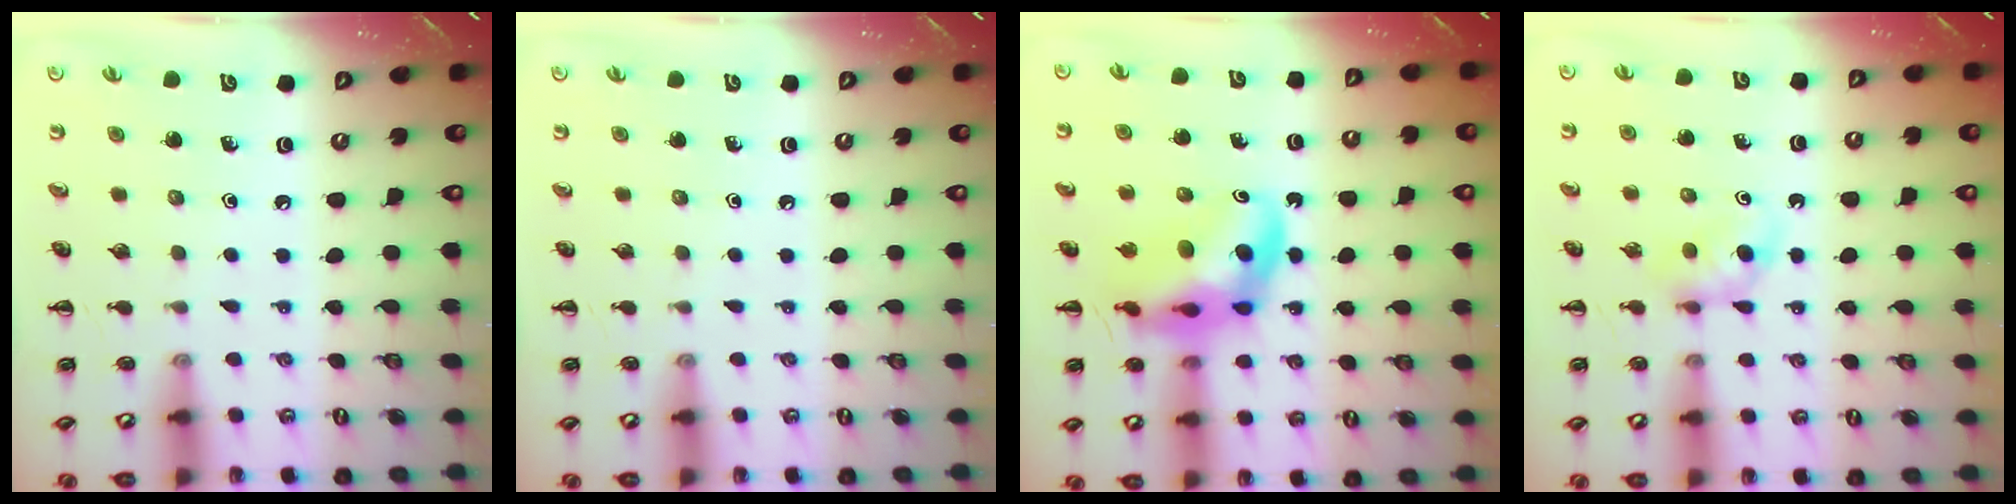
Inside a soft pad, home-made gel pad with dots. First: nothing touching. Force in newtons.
{"total": 0.0}
{"total": 13.0, "press": 12.4, "slide": 4.1}
{"total": 4.6, "press": 4.3, "slide": 1.4}